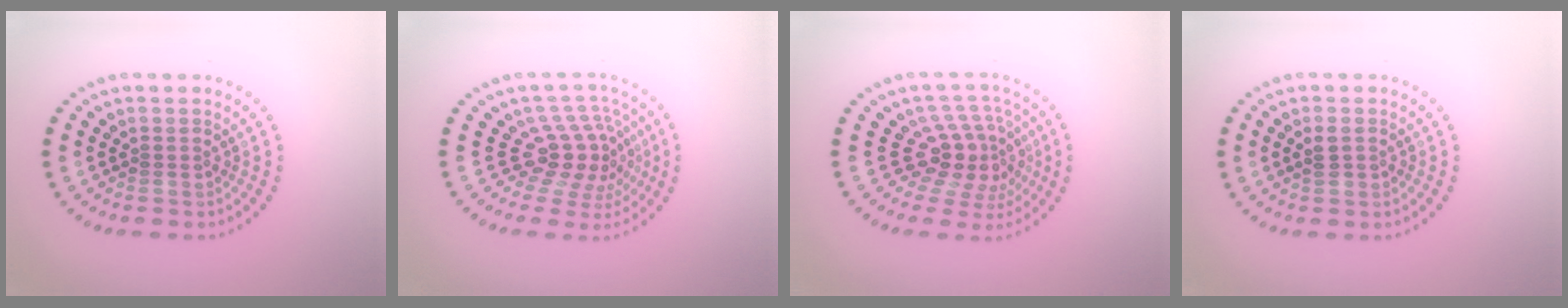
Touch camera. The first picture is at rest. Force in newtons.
{"total": 4.5, "press": 3.2, "slide": 3.1}
{"total": 4.4, "press": 3.3, "slide": 3.0}
{"total": 1.4, "press": 1.4, "slide": 0.2}